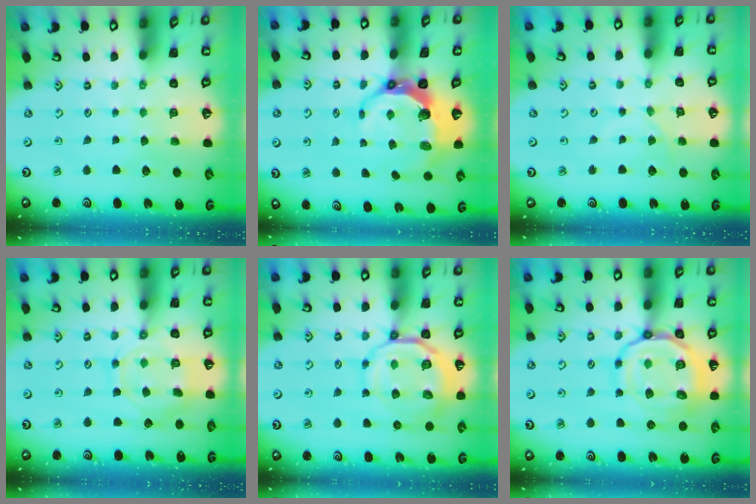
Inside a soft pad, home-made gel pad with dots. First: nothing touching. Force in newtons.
{"total": 9.1, "press": 7.6, "slide": 5.1}
{"total": 0.6, "press": 0.5, "slide": 0.2}
{"total": 11.5, "press": 11.5, "slide": 0.7}
{"total": 10.2, "press": 10.0, "slide": 1.8}
{"total": 18.3, "press": 18.2, "slide": 1.9}